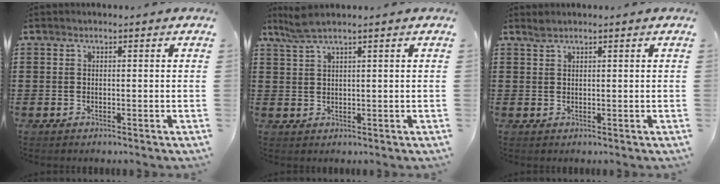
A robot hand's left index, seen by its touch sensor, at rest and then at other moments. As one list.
[{"total": 2.6, "force": [1.9, 0.1, 1.9], "torque": [-0.040, 0.000, 0.035]}, {"total": 1.1, "force": [1.0, 0.1, 0.5], "torque": [-0.011, -0.001, 0.020]}]